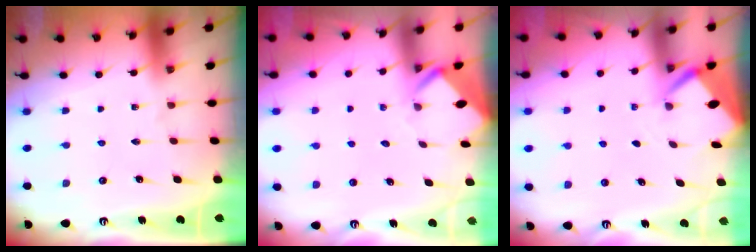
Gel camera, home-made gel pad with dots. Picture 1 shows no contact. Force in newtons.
{"total": 3.5, "press": 3.5, "slide": 0.2}
{"total": 2.5, "press": 2.5, "slide": 0.3}